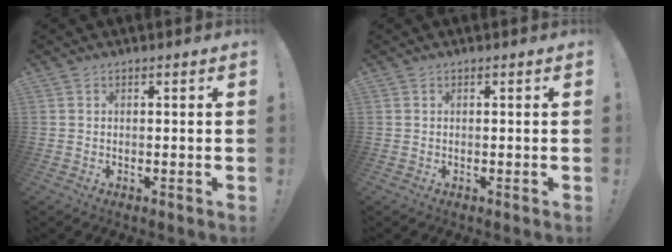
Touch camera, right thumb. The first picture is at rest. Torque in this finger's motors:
{"motor_torque": [0.00, 0.00, 0.00, 0.00, 0.00]}